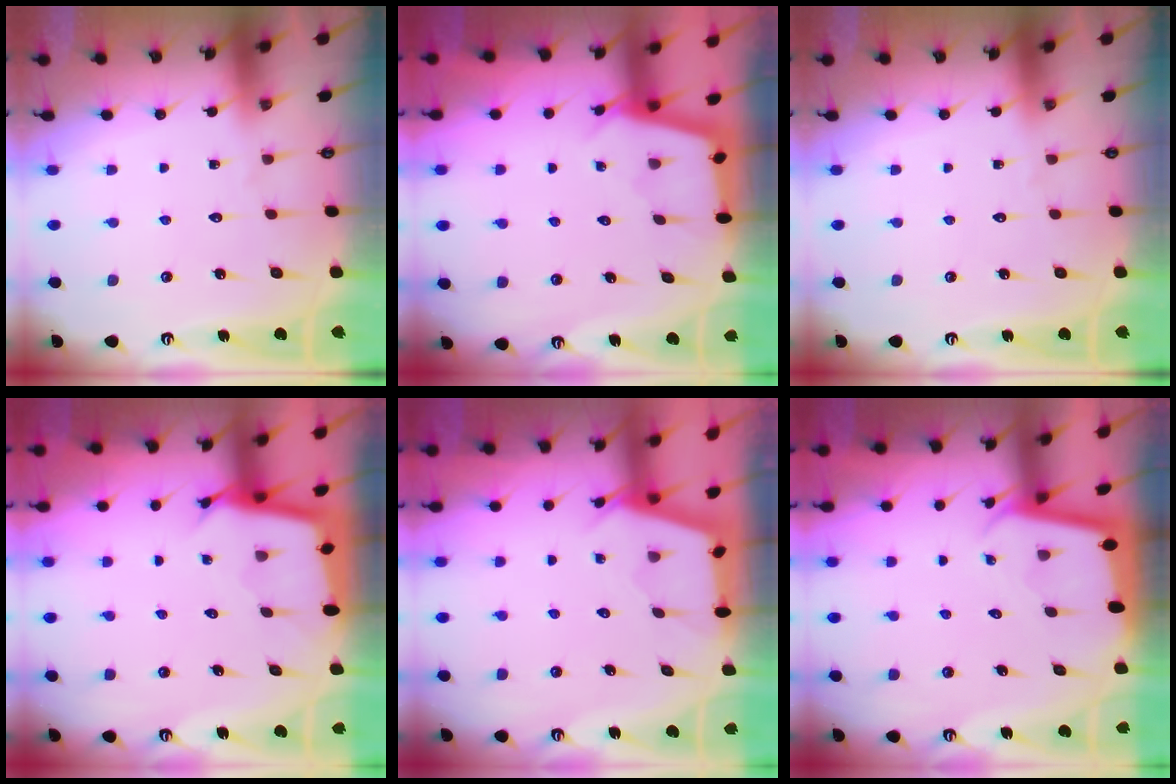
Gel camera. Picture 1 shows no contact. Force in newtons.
{"total": 2.8, "press": 2.8, "slide": 0.6}
{"total": 0.0}
{"total": 2.5, "press": 2.5, "slide": 0.1}
{"total": 2.6, "press": 2.6, "slide": 0.3}
{"total": 1.9, "press": 1.9, "slide": 0.2}